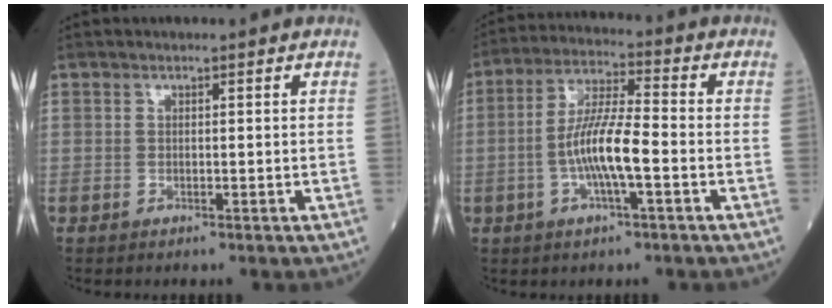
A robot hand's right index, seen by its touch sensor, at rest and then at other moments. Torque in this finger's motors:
{"motor_torque": [1.43, -0.52, 0.73, 0.19]}